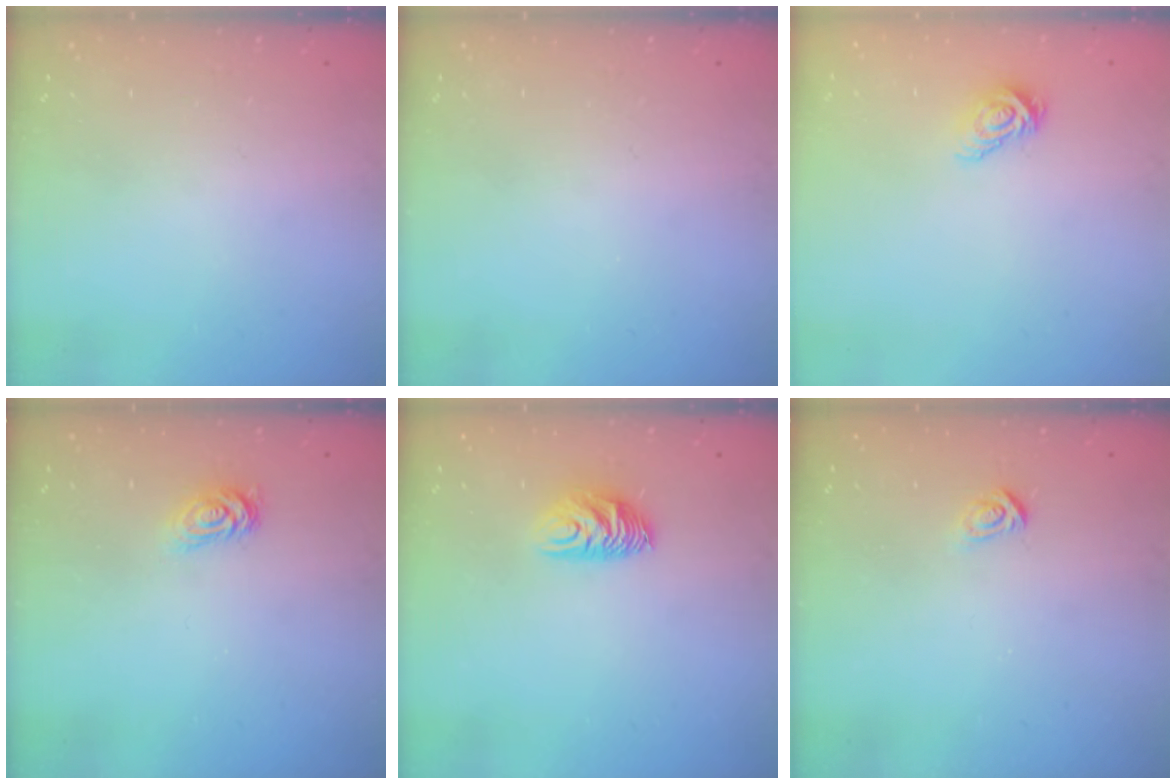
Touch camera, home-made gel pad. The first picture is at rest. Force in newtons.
{"total": 0.0}
{"total": 7.5, "press": 7.5, "slide": 0.3}
{"total": 2.7, "press": 2.7, "slide": 0.4}
{"total": 7.5, "press": 7.4, "slide": 0.8}
{"total": 3.0, "press": 2.9, "slide": 0.4}